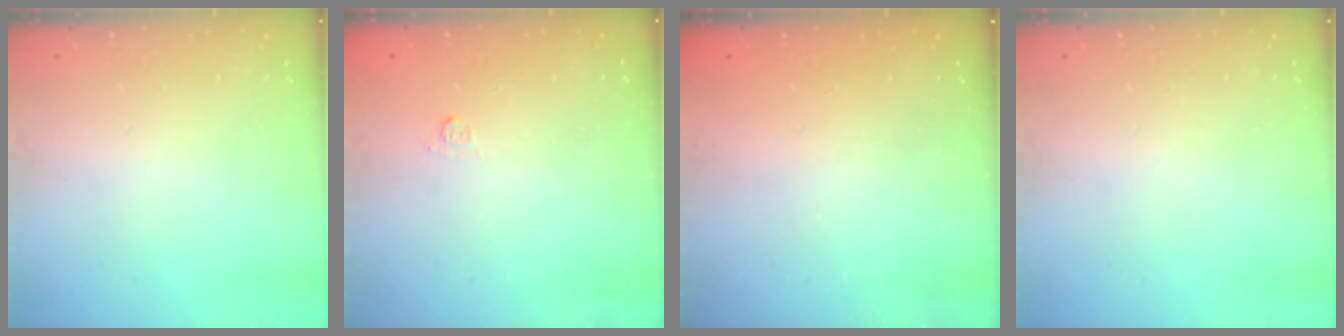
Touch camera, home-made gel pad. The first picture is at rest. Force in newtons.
{"total": 2.2, "press": 2.0, "slide": 0.9}
{"total": 2.3, "press": 2.2, "slide": 0.7}
{"total": 0.0}